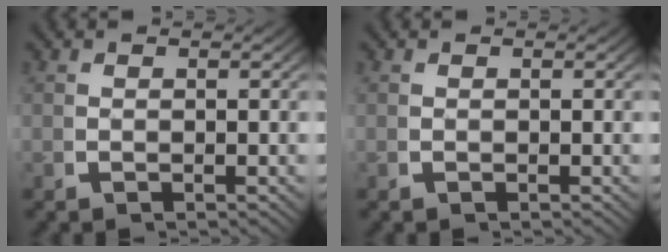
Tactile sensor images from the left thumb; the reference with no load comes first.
{"total": 0.0}